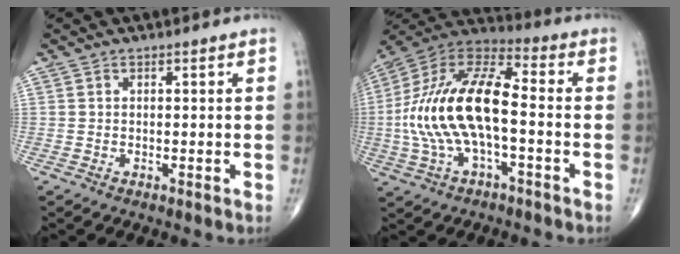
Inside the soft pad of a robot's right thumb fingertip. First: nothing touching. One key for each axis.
{"total": 19.6, "fx": -2.1, "fy": 8.4, "fz": 17.6, "tx": -0.353, "ty": 0.041, "tz": -0.042}